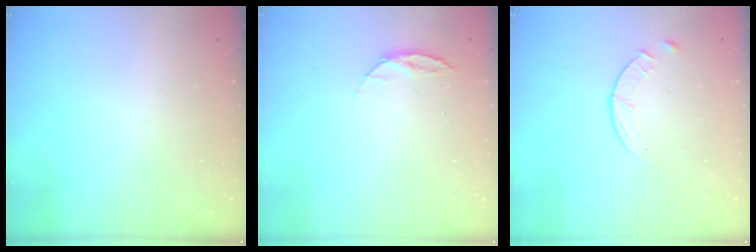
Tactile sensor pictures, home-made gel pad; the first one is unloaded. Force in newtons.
{"total": 6.6, "press": 6.5, "slide": 0.7}
{"total": 5.6, "press": 5.6, "slide": 0.7}